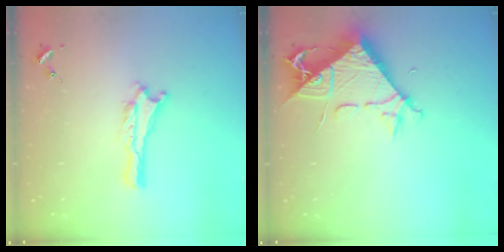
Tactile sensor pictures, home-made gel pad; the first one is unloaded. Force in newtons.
{"total": 9.8, "press": 9.7, "slide": 0.9}